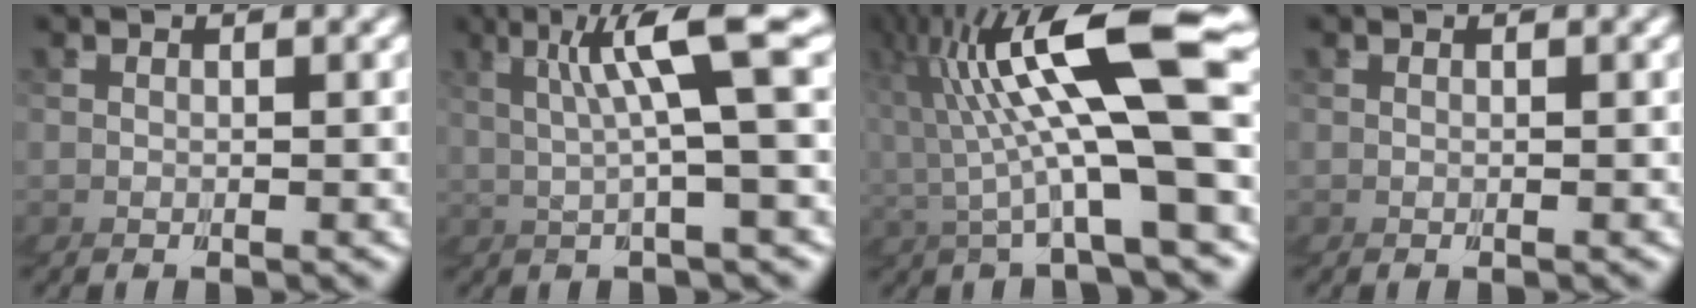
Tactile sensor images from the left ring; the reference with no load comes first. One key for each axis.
{"total": 4.3, "fx": 2.1, "fy": -2.0, "fz": 3.1, "tx": -0.052, "ty": 0.038, "tz": 0.023}
{"total": 8.8, "fx": 2.3, "fy": 1.8, "fz": 8.2, "tx": -0.149, "ty": 0.037, "tz": 0.031}
{"total": 0.0}